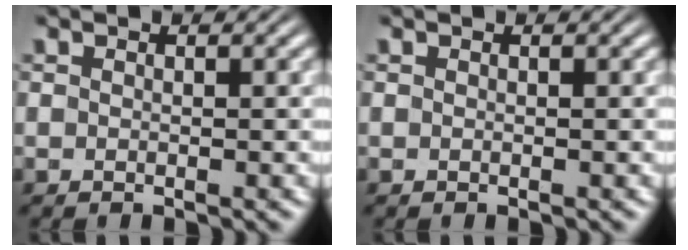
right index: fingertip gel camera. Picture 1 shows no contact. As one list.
[{"total": 0.0}]